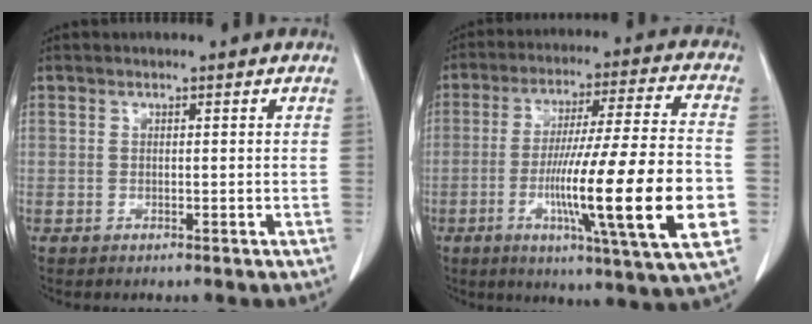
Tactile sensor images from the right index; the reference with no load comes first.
{"total": 22.2, "force": [-5.3, 0.1, 21.6], "torque": [-0.318, -0.019, -0.088]}